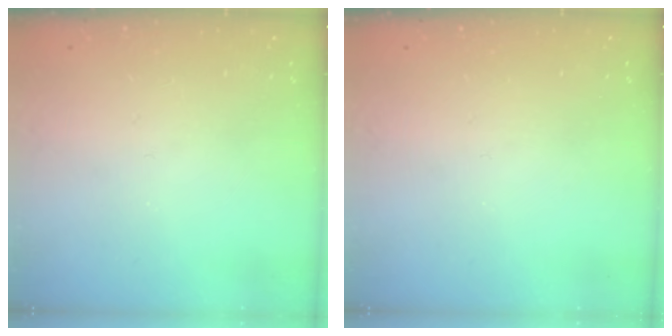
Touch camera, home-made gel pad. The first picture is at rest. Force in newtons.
{"total": 0.0}